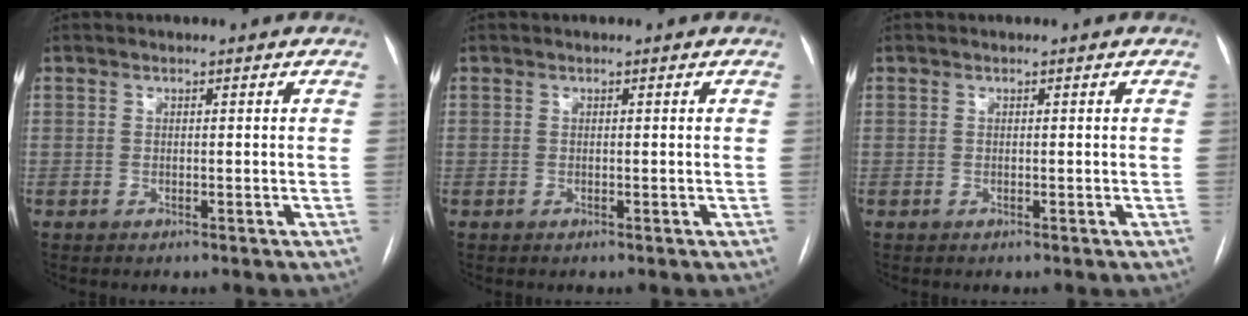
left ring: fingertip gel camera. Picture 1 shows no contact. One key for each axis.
{"total": 0.0}
{"total": 0.0}